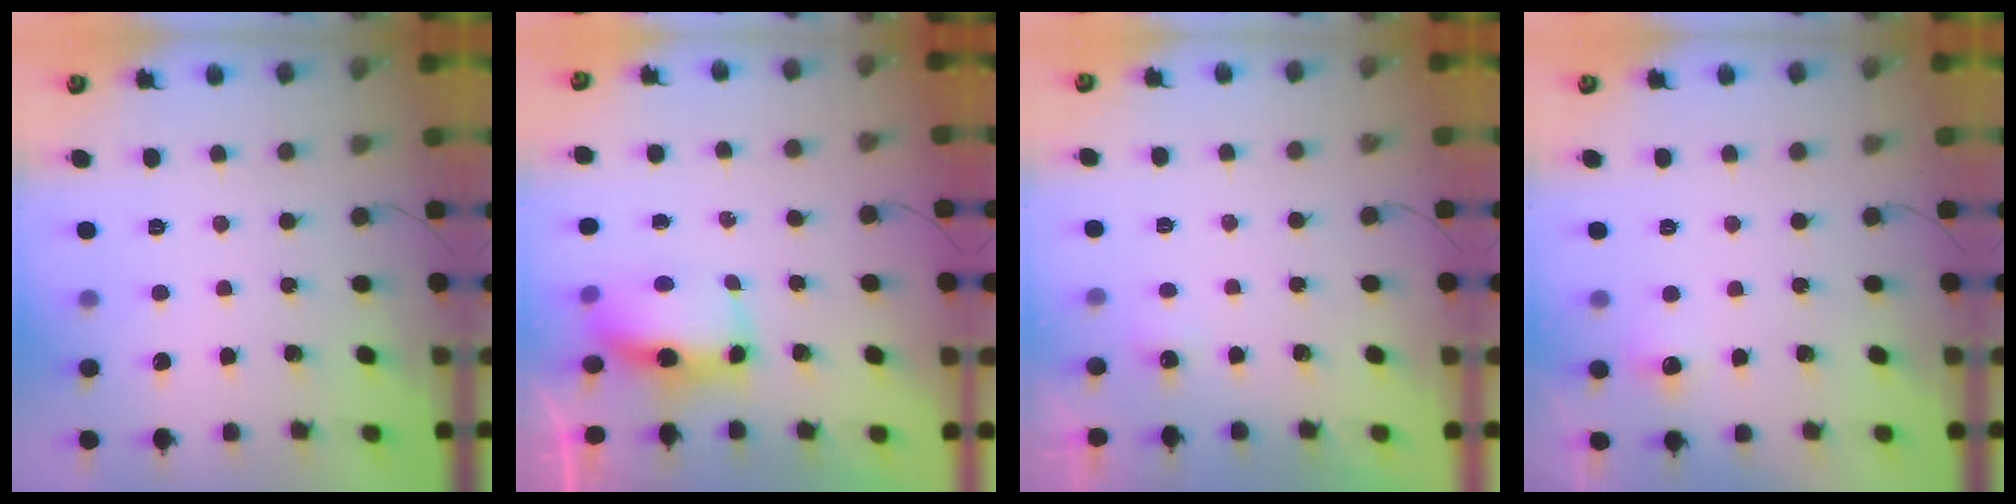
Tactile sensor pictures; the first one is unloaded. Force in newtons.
{"total": 14.3, "press": 9.5, "slide": 10.7}
{"total": 3.3, "press": 0.9, "slide": 3.2}
{"total": 10.6, "press": 4.4, "slide": 9.7}